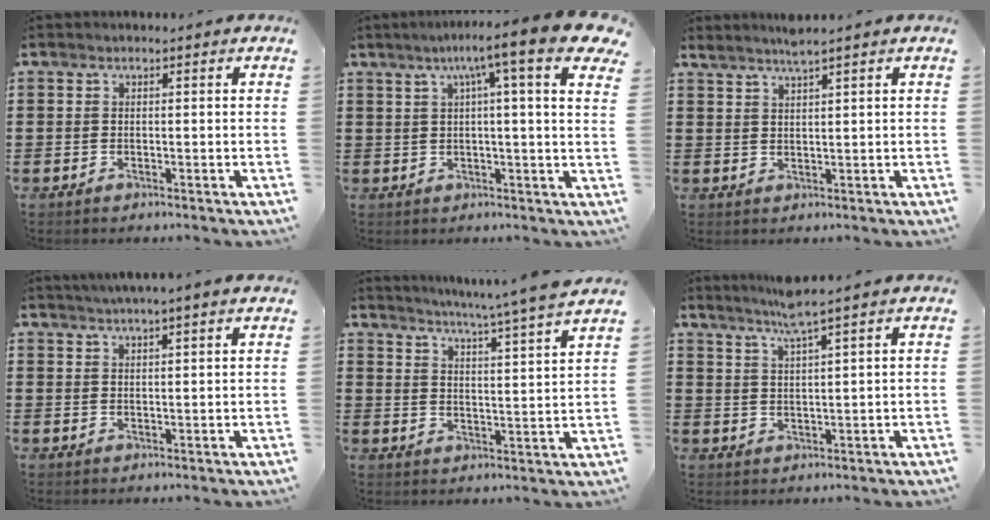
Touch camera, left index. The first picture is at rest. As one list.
[{"total": 10.0, "force": [5.9, 0.0, 8.1], "torque": [-0.144, -0.018, 0.091]}, {"total": 2.6, "force": [2.2, -0.4, 1.2], "torque": [-0.027, 0.000, 0.042]}, {"total": 2.3, "force": [2.1, -0.5, 0.8], "torque": [-0.021, -0.002, 0.039]}, {"total": 5.1, "force": [4.4, -1.7, 2.0], "torque": [-0.057, -0.040, 0.068]}, {"total": 4.2, "force": [3.3, -0.9, 2.3], "torque": [-0.054, -0.007, 0.057]}]